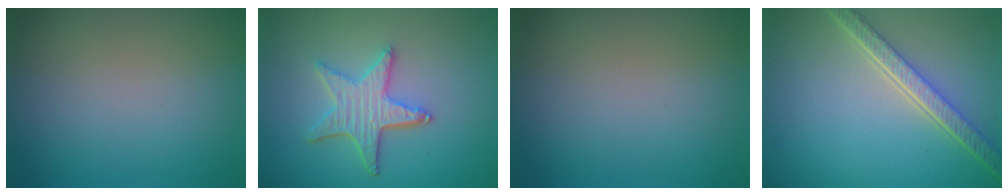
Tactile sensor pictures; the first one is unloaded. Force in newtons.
{"total": 4.1, "press": 3.6, "slide": 2.0}
{"total": 0.0}
{"total": 5.3, "press": 3.9, "slide": 3.5}